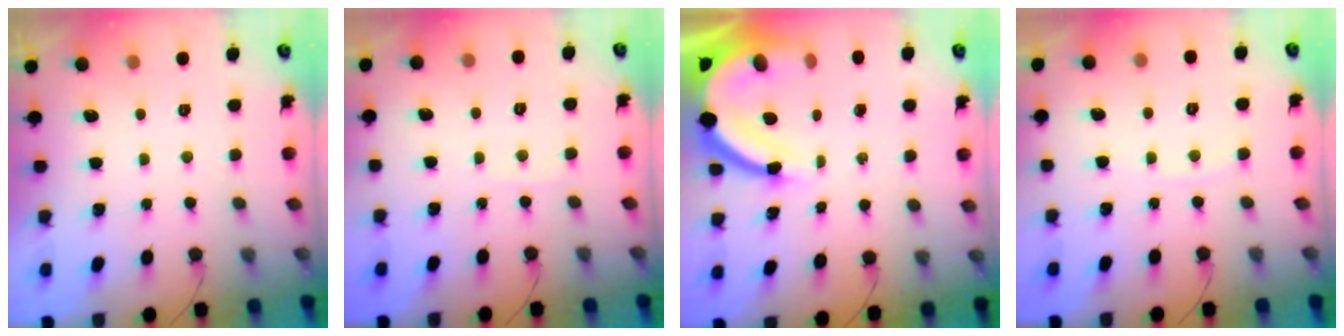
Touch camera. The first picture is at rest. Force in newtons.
{"total": 2.2, "press": 2.2, "slide": 0.2}
{"total": 12.6, "press": 12.5, "slide": 1.4}
{"total": 3.5, "press": 3.4, "slide": 0.5}